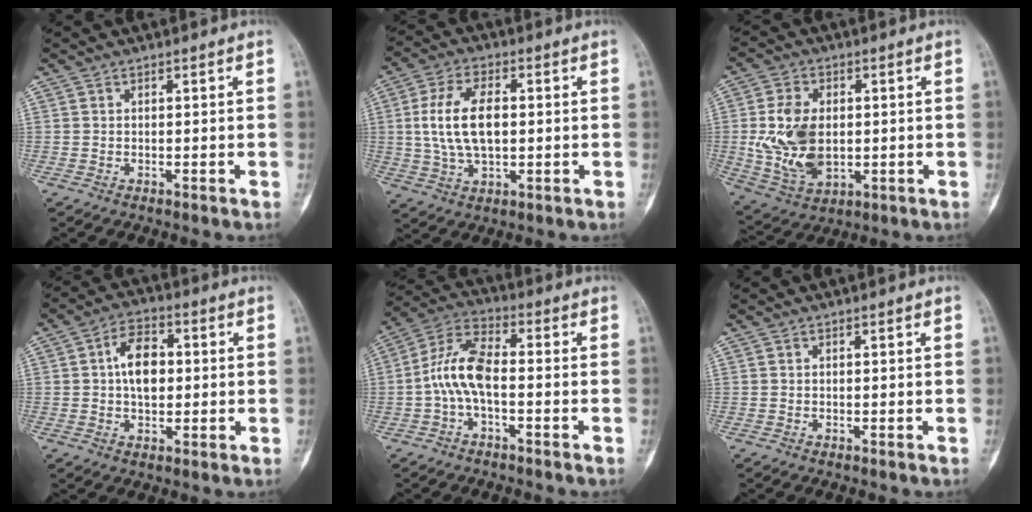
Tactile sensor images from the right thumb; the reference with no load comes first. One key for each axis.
{"total": 12.0, "fx": 0.8, "fy": 6.5, "fz": 10.0, "tx": -0.188, "ty": 0.009, "tz": 0.017}
{"total": 13.4, "fx": -0.1, "fy": 8.7, "fz": 10.2, "tx": -0.188, "ty": -0.003, "tz": 0.014}
{"total": 8.6, "fx": 0.8, "fy": 5.4, "fz": 6.6, "tx": -0.096, "ty": 0.014, "tz": 0.007}
{"total": 9.2, "fx": -1.6, "fy": 4.0, "fz": 8.1, "tx": -0.170, "ty": 0.036, "tz": -0.041}
{"total": 0.0}